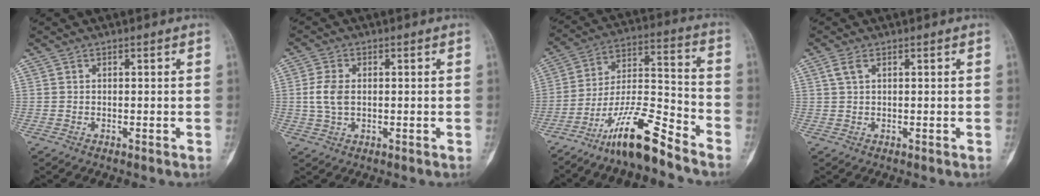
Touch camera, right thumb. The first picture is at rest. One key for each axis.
{"total": 5.0, "fx": 0.2, "fy": 3.2, "fz": 3.9, "tx": -0.086, "ty": 0.004, "tz": 0.003}
{"total": 14.5, "fx": -11.0, "fy": 2.5, "fz": 9.1, "tx": -0.175, "ty": 0.084, "tz": -0.198}
{"total": 2.0, "fx": 0.8, "fy": 0.9, "fz": 1.6, "tx": -0.042, "ty": 0.010, "tz": 0.021}